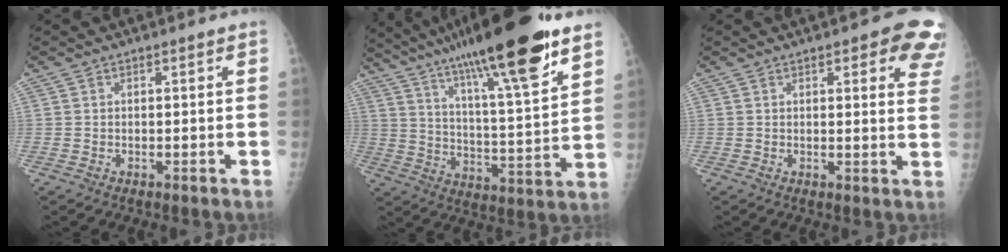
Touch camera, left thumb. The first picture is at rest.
{"total": 24.2, "force": [16.2, 3.3, 17.8], "torque": [-0.278, -0.047, 0.264]}
{"total": 9.9, "force": [5.4, 3.4, 7.6], "torque": [-0.049, -0.019, 0.048]}